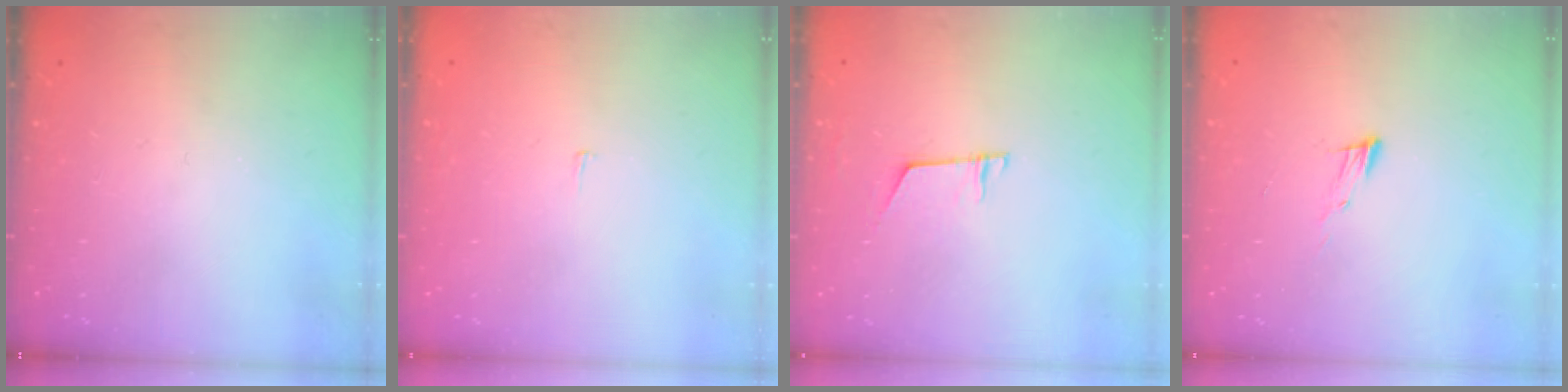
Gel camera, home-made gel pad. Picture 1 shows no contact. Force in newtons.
{"total": 2.2, "press": 2.2, "slide": 0.1}
{"total": 5.0, "press": 5.0, "slide": 0.4}
{"total": 5.4, "press": 5.4, "slide": 0.5}